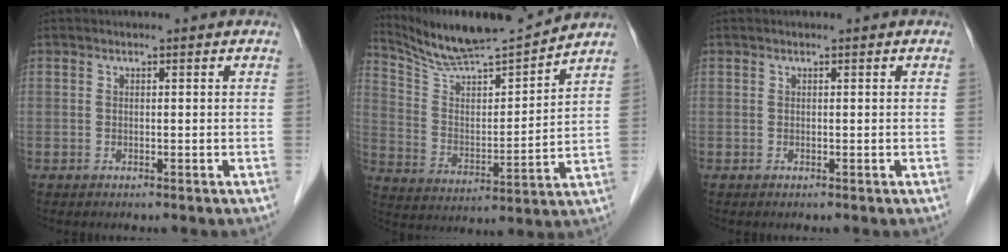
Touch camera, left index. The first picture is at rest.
{"total": 13.3, "force": [12.8, -0.8, 3.7], "torque": [-0.078, -0.009, 0.232]}
{"total": 0.0}